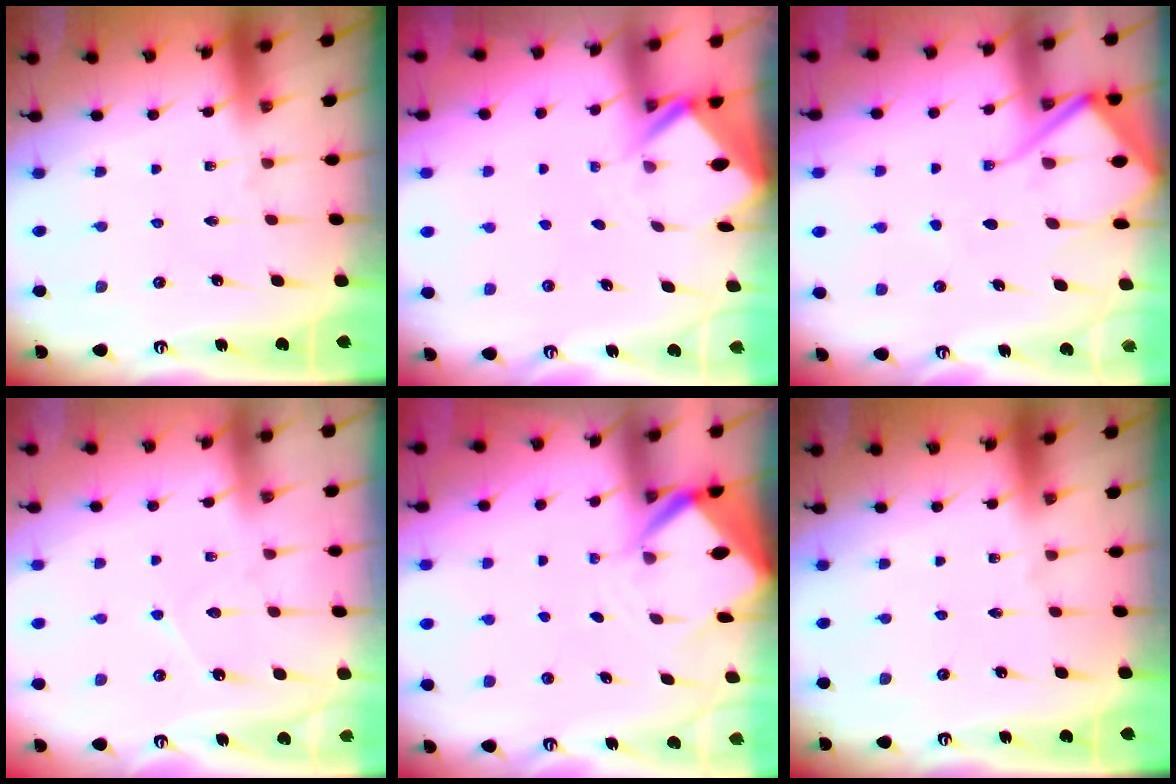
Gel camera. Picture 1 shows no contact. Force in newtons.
{"total": 2.4, "press": 2.4, "slide": 0.2}
{"total": 12.5, "press": 12.4, "slide": 1.3}
{"total": 5.3, "press": 5.2, "slide": 0.6}
{"total": 5.3, "press": 5.3, "slide": 0.5}
{"total": 0.0}